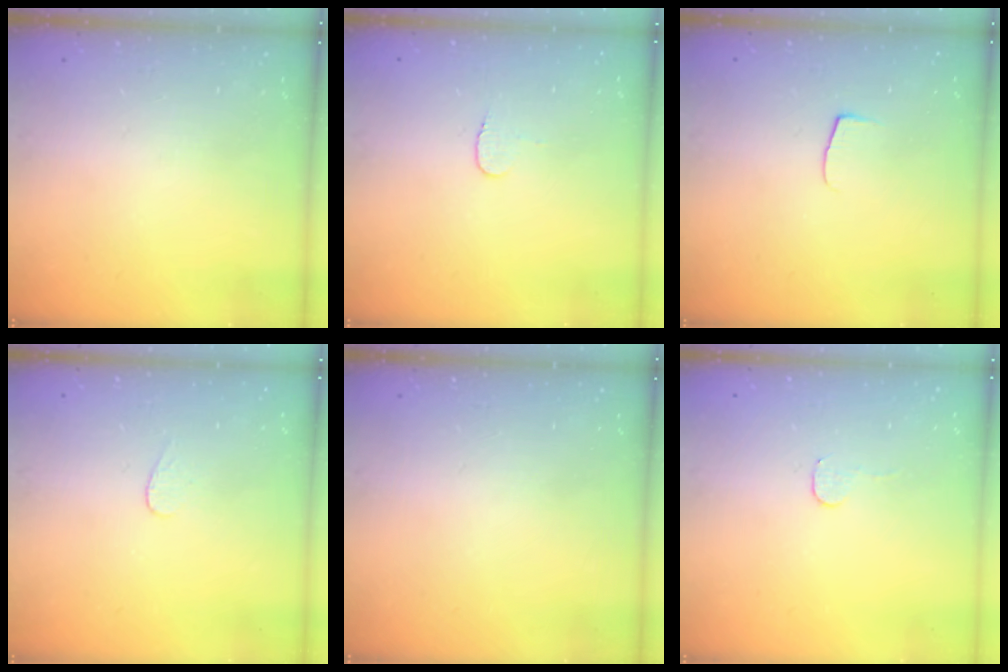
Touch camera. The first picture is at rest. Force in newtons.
{"total": 3.3, "press": 3.3, "slide": 0.3}
{"total": 4.2, "press": 4.1, "slide": 0.5}
{"total": 3.1, "press": 3.0, "slide": 0.3}
{"total": 0.0}
{"total": 2.8, "press": 2.8, "slide": 0.2}